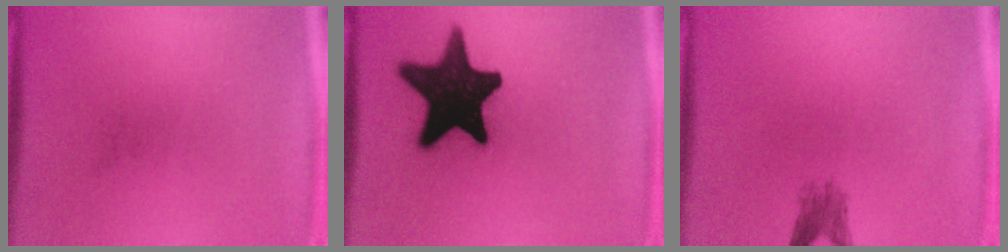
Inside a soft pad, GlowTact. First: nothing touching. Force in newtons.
{"total": 19.1}
{"total": 2.5}